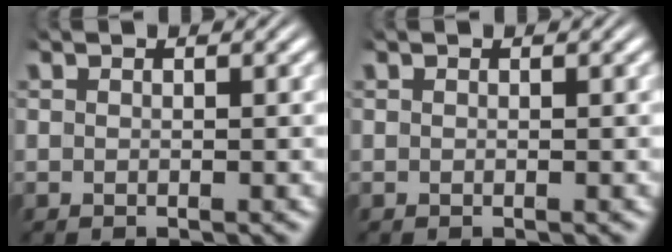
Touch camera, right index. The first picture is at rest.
{"total": 0.0}